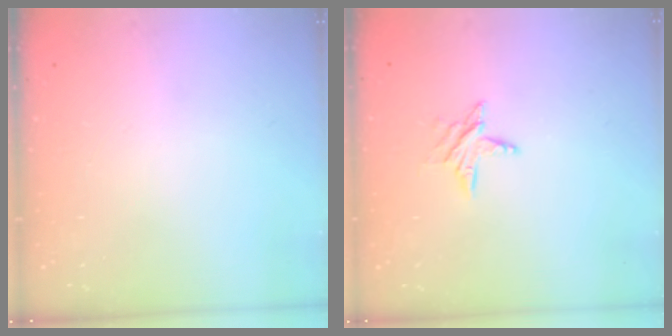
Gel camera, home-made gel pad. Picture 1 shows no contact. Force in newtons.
{"total": 5.7, "press": 5.7, "slide": 0.6}